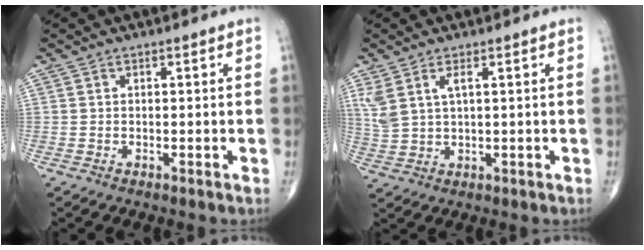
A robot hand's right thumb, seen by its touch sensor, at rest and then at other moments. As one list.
[{"total": 5.2, "force": [2.3, 2.0, 4.2], "torque": [-0.108, -0.005, 0.055]}]